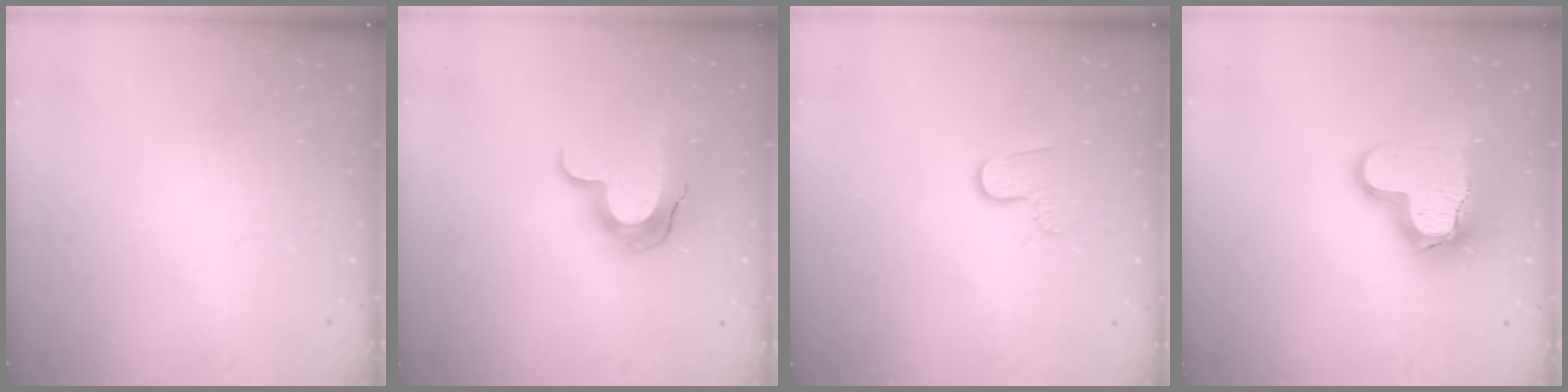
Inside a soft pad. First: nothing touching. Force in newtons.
{"total": 12.5, "press": 12.5, "slide": 0.7}
{"total": 4.6, "press": 4.6, "slide": 0.5}
{"total": 15.5, "press": 15.4, "slide": 1.8}